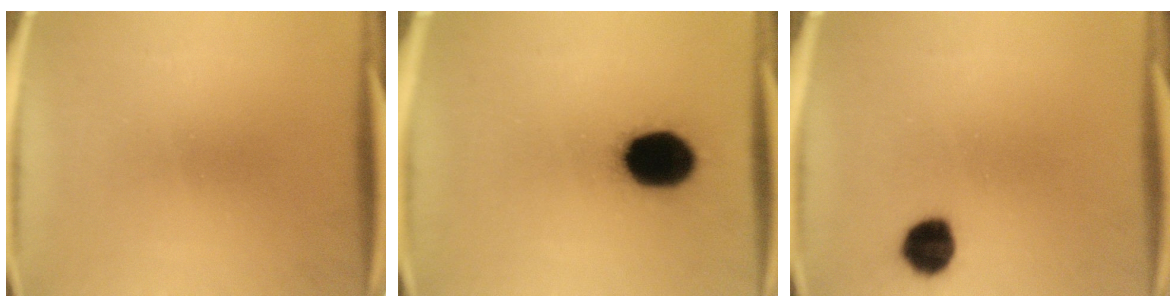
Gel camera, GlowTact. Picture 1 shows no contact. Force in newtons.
{"total": 17.4}
{"total": 6.7}